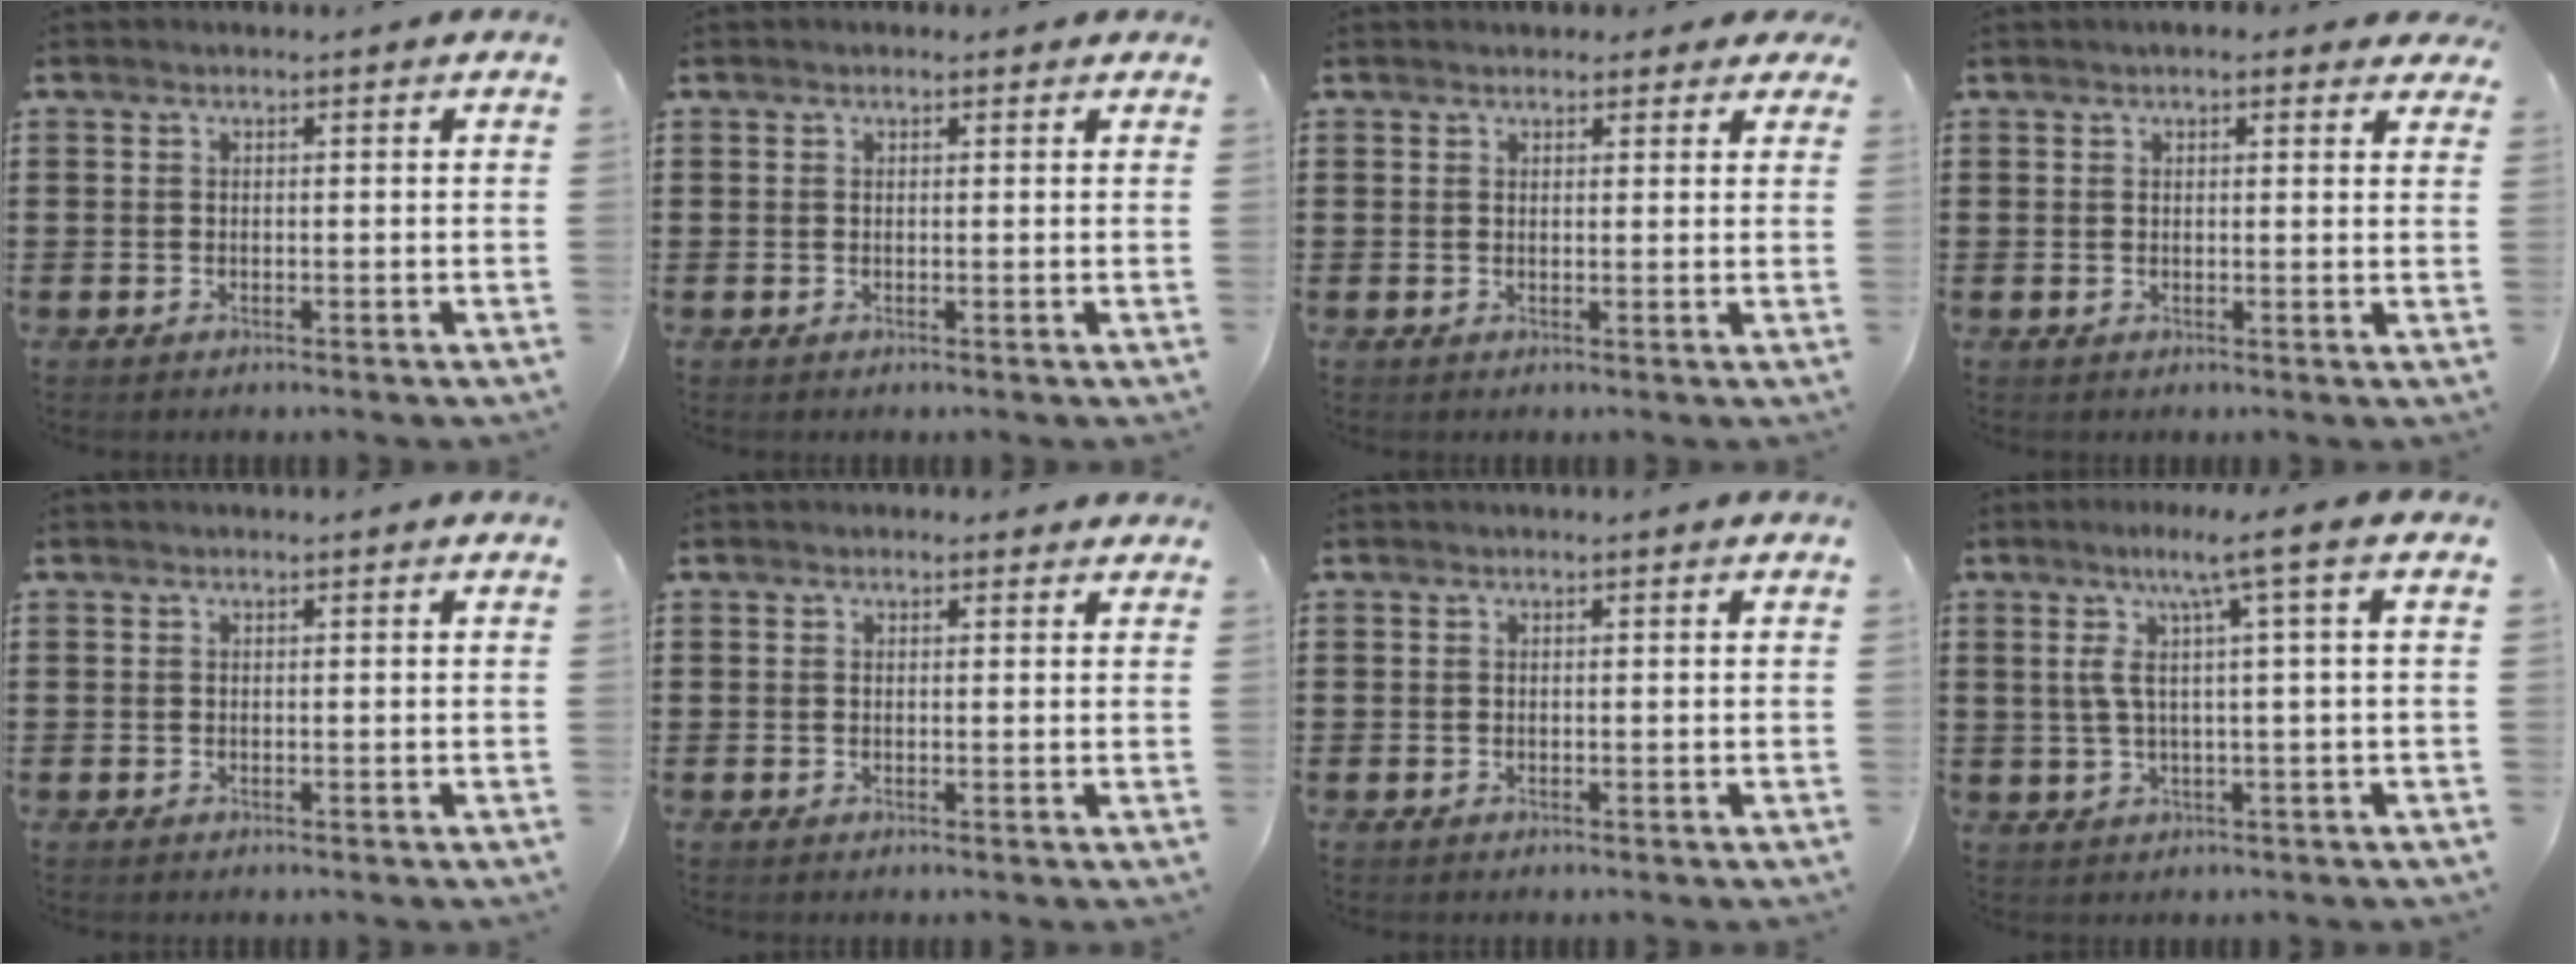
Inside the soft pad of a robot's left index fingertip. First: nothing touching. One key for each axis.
{"total": 0.6, "fx": 0.3, "fy": 0.4, "fz": 0.2, "tx": -0.005, "ty": 0.004, "tz": 0.007}
{"total": 2.1, "fx": 1.9, "fy": 0.9, "fz": 0.4, "tx": -0.006, "ty": 0.002, "tz": 0.033}
{"total": 1.9, "fx": 1.6, "fy": 0.6, "fz": 0.9, "tx": -0.021, "ty": 0.007, "tz": 0.029}
{"total": 0.0}
{"total": 0.9, "fx": 0.6, "fy": 0.6, "fz": 0.3, "tx": -0.008, "ty": 0.007, "tz": 0.010}
{"total": 0.0}
{"total": 7.3, "fx": 2.2, "fy": -0.5, "fz": 6.9, "tx": -0.138, "ty": 0.004, "tz": 0.030}